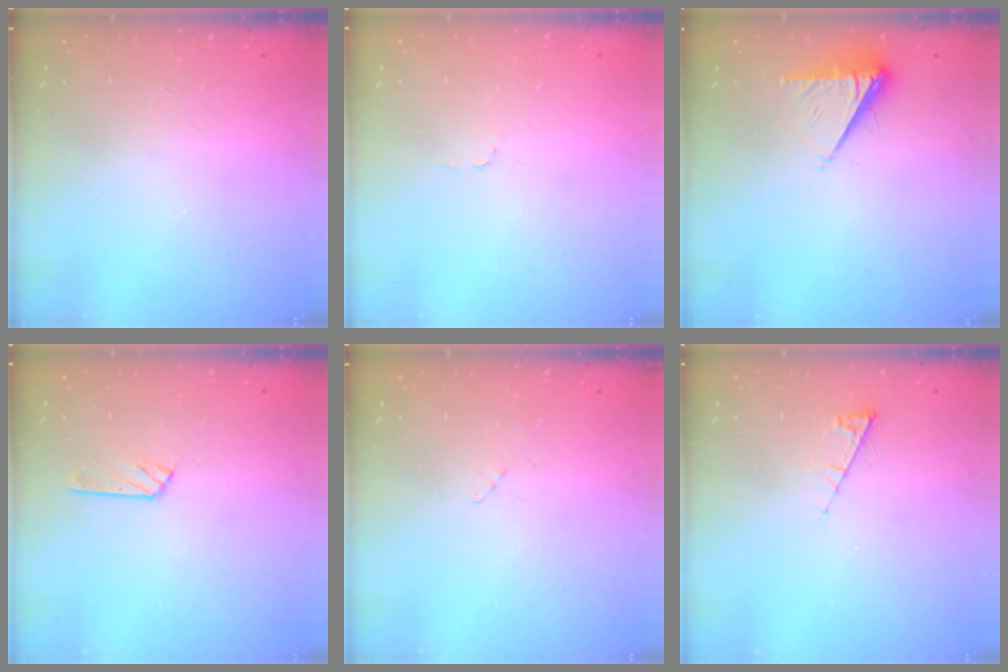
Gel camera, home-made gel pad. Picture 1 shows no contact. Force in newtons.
{"total": 2.7, "press": 2.7, "slide": 0.3}
{"total": 5.2, "press": 5.1, "slide": 0.8}
{"total": 2.9, "press": 2.9, "slide": 0.3}
{"total": 2.7, "press": 2.7, "slide": 0.3}
{"total": 5.5, "press": 5.4, "slide": 0.8}